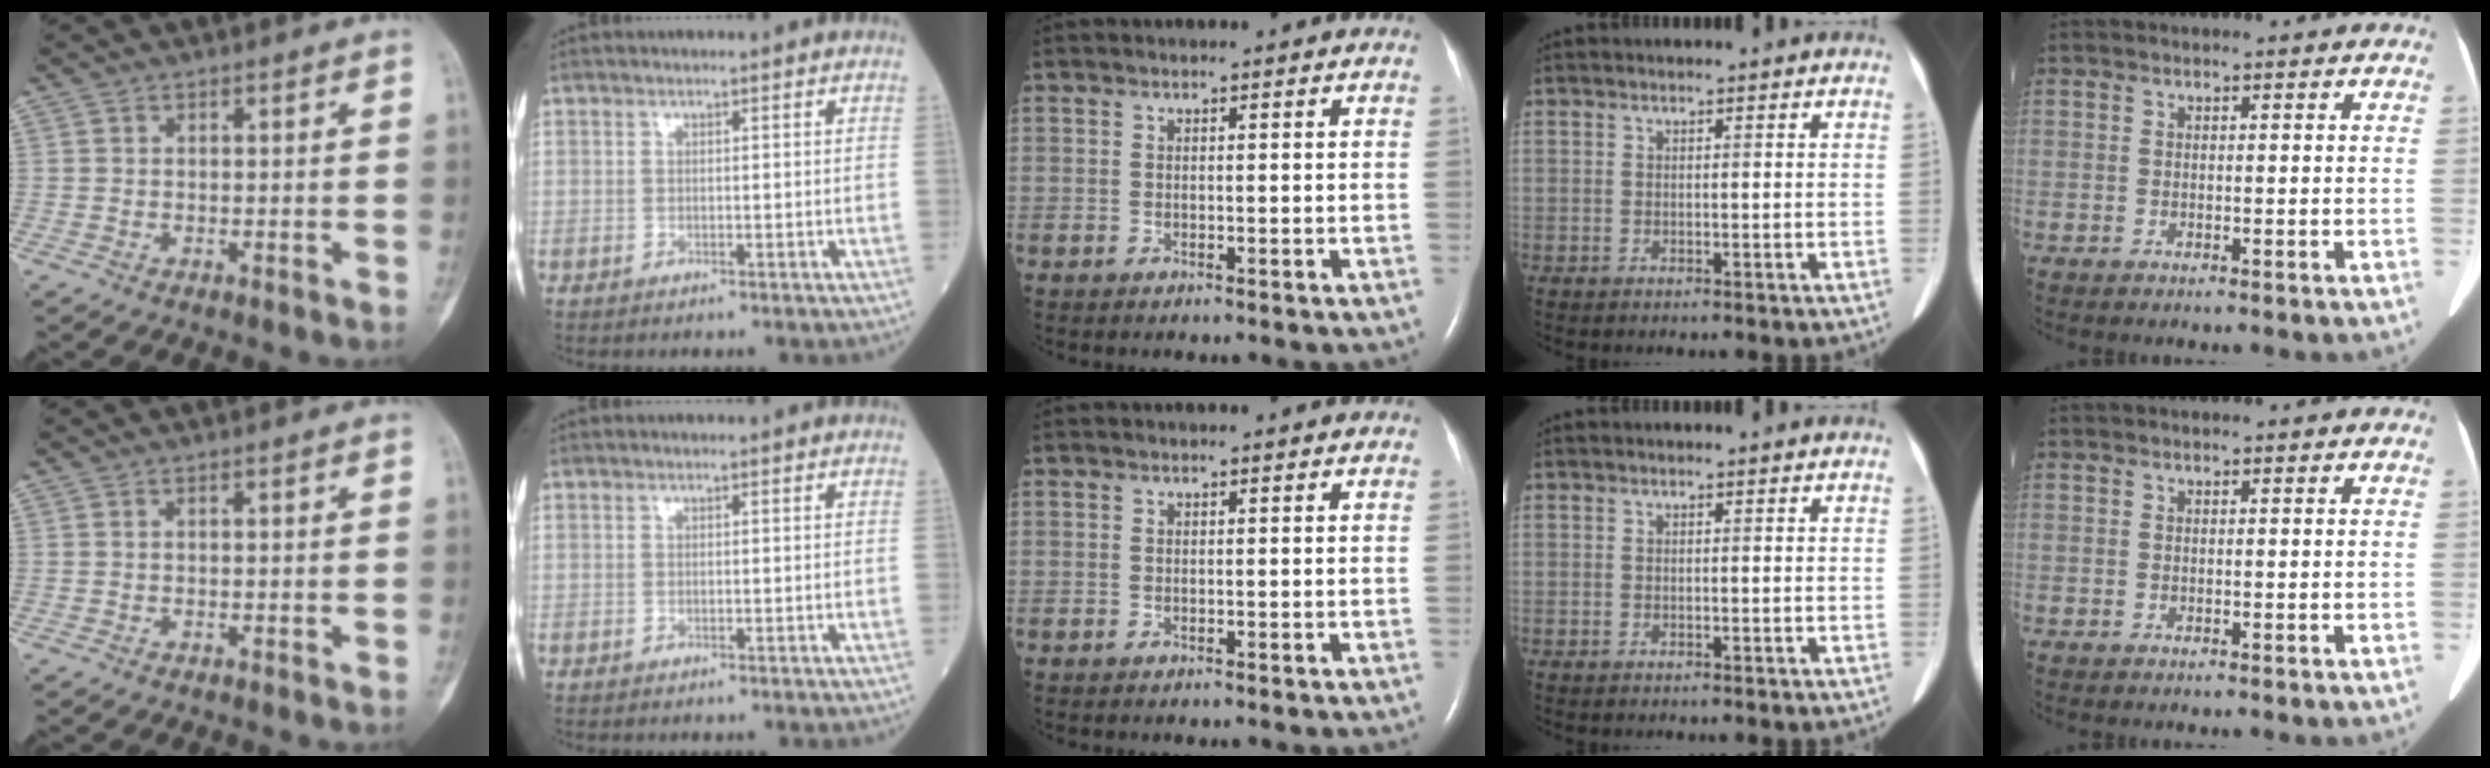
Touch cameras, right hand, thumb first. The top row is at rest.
{}